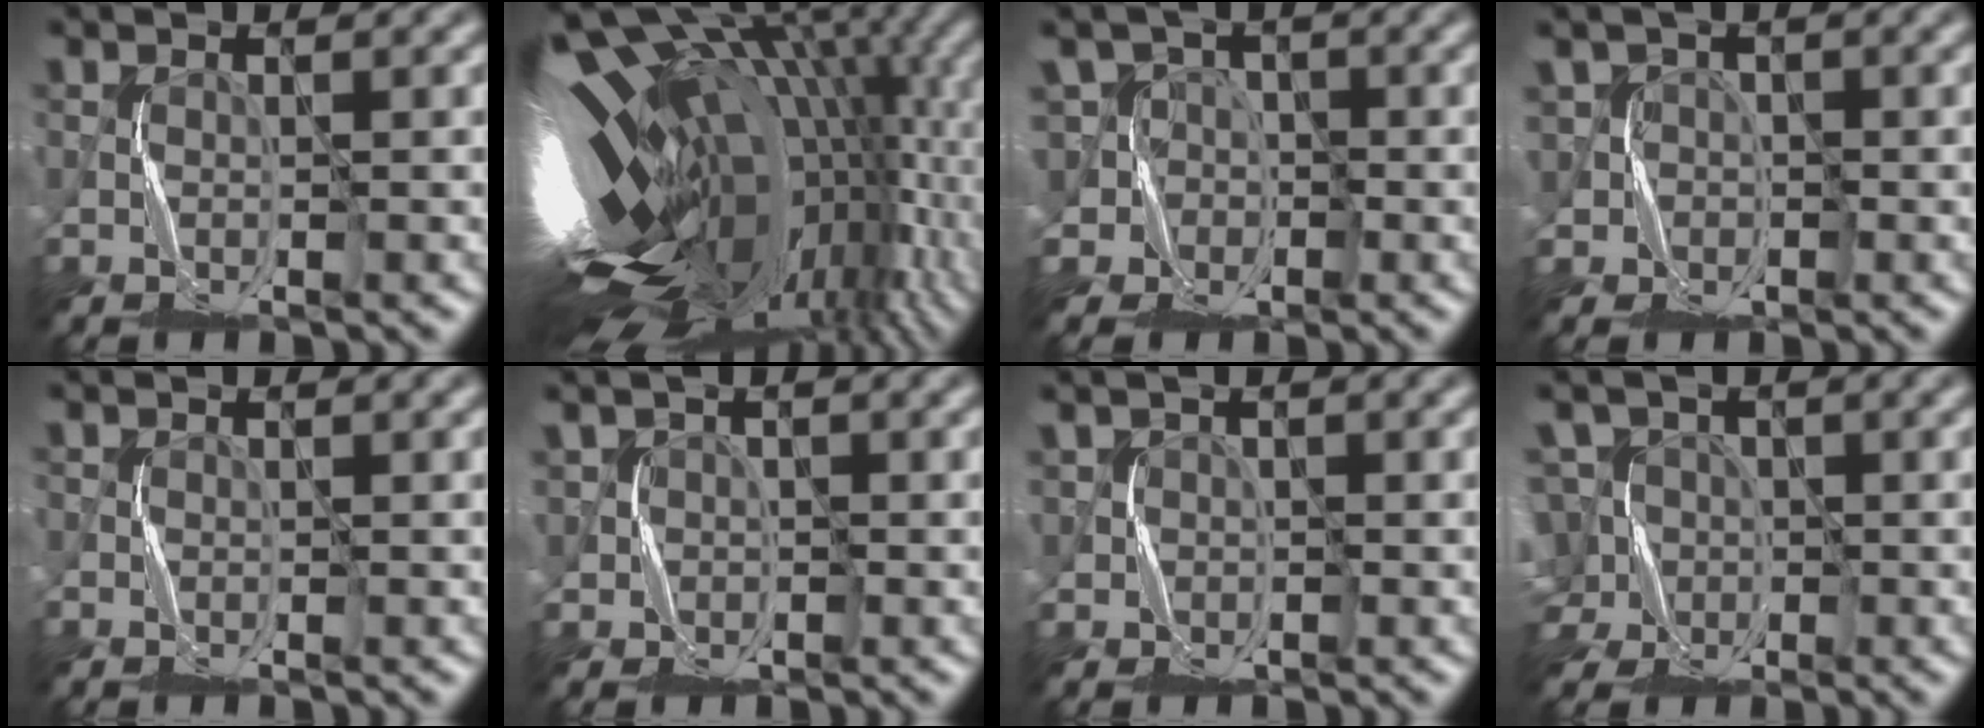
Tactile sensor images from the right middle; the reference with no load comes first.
{"total": 20.0, "force": [0.2, 10.3, 17.2], "torque": [-0.307, -0.022, 0.019]}
{"total": 6.3, "force": [1.2, 6.0, 1.7], "torque": [-0.036, 0.036, -0.019]}
{"total": 3.4, "force": [1.1, 3.2, 0.4], "torque": [-0.011, 0.005, 0.014]}
{"total": 0.6, "force": [-0.3, 0.4, 0.3], "torque": [-0.002, -0.001, -0.007]}
{"total": 2.1, "force": [0.7, 1.9, 0.0], "torque": [-0.013, -0.001, 0.016]}
{"total": 1.7, "force": [0.6, 1.6, 0.0], "torque": [-0.004, 0.001, 0.009]}
{"total": 7.7, "force": [0.0, 6.9, 3.6], "torque": [-0.088, 0.036, -0.044]}